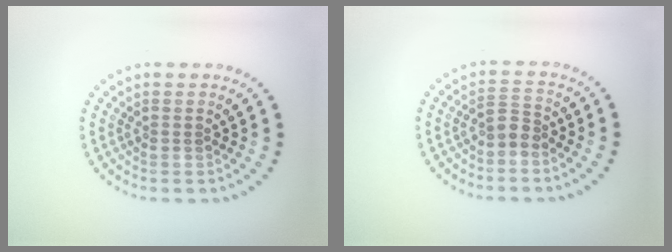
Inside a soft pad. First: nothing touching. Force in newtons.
{"total": 1.8, "press": 1.5, "slide": 1.0}